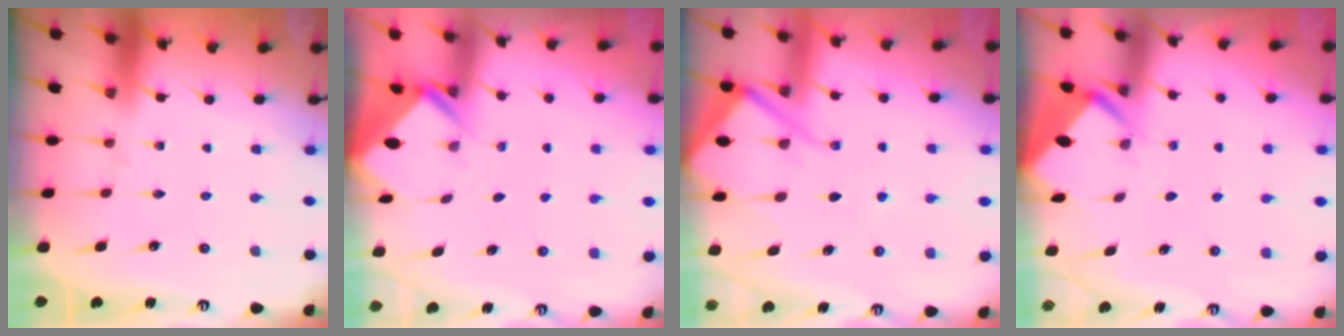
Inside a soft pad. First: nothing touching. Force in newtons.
{"total": 2.4, "press": 2.4, "slide": 0.1}
{"total": 8.4, "press": 8.3, "slide": 1.1}
{"total": 2.8, "press": 2.8, "slide": 0.2}